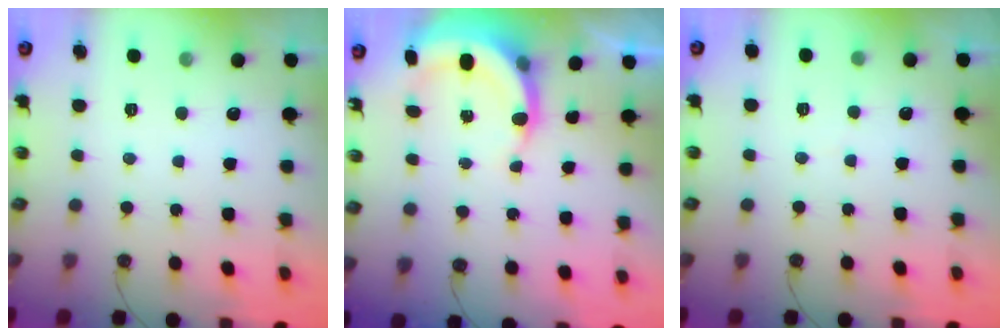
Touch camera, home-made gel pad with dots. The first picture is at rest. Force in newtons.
{"total": 6.1, "press": 6.1, "slide": 1.0}
{"total": 1.4, "press": 1.3, "slide": 0.1}